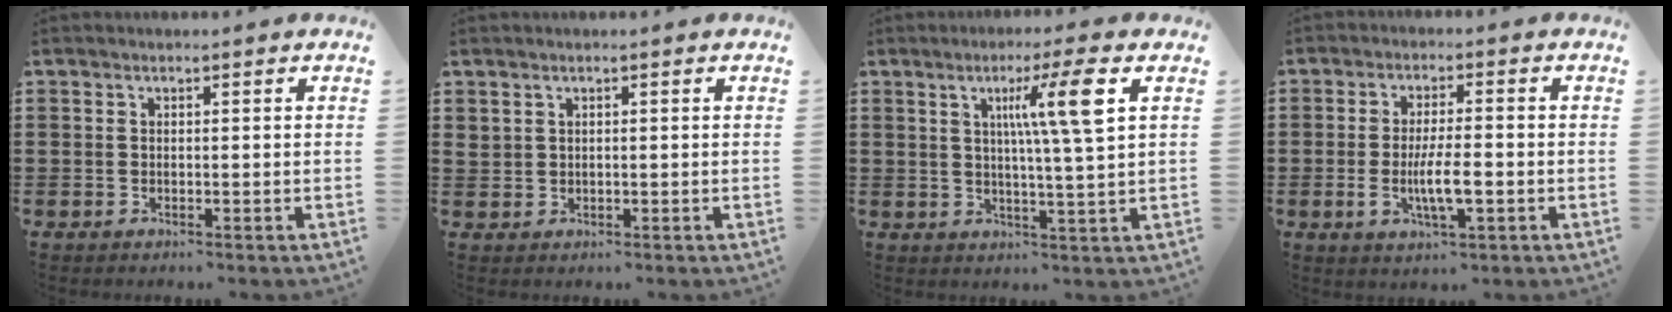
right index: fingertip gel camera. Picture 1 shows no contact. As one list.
[{"total": 0.9, "force": [0.6, 0.6, 0.4], "torque": [-0.010, 0.004, 0.012]}, {"total": 8.8, "force": [3.1, -0.2, 8.2], "torque": [-0.151, -0.004, 0.041]}, {"total": 6.3, "force": [-1.5, 1.6, 5.9], "torque": [-0.119, -0.007, -0.029]}]